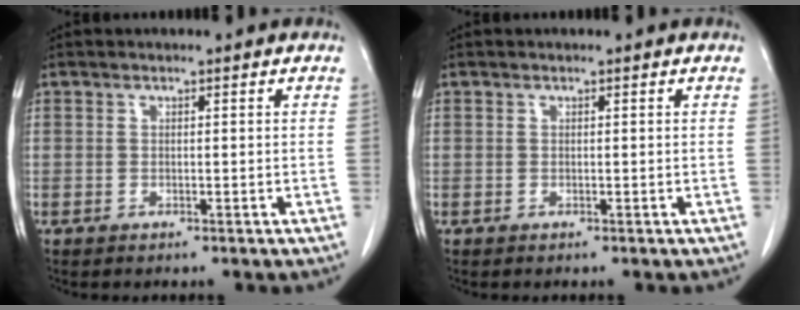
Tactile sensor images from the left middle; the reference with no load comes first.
{"total": 0.0}